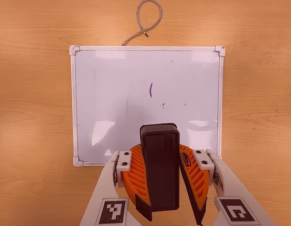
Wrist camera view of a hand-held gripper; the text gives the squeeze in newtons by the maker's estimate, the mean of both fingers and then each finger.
{"total": 10.1, "left": 10.5, "right": 9.6}